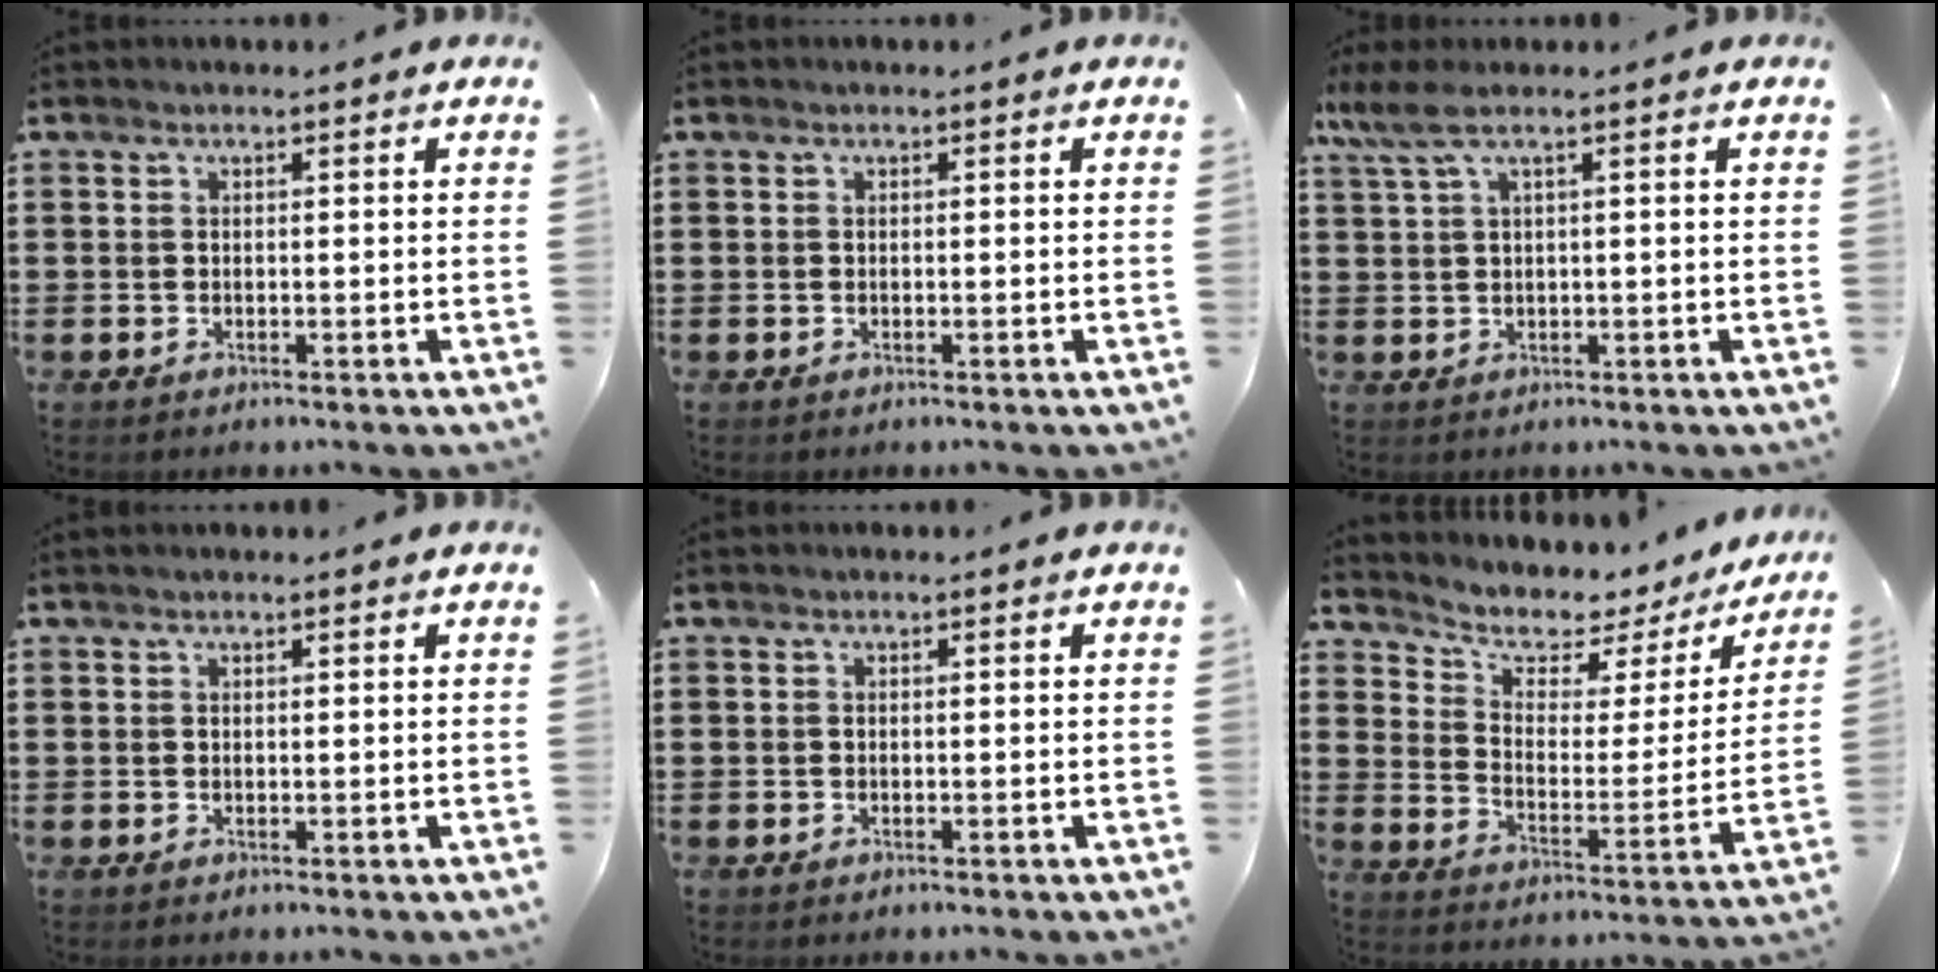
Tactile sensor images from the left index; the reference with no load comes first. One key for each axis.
{"total": 0.0}
{"total": 3.1, "fx": 1.1, "fy": 0.4, "fz": 2.9, "tx": -0.074, "ty": -0.006, "tz": 0.014}
{"total": 0.6, "fx": 0.5, "fy": 0.1, "fz": 0.3, "tx": -0.006, "ty": 0.000, "tz": 0.011}
{"total": 0.0}
{"total": 4.6, "fx": 4.0, "fy": 2.0, "fz": 1.4, "tx": -0.047, "ty": -0.033, "tz": 0.059}